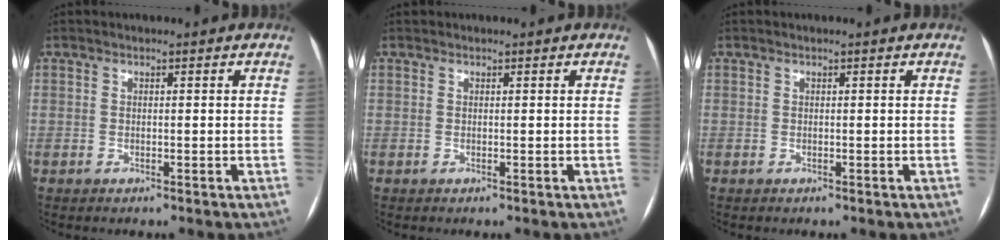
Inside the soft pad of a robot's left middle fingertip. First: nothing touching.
{"total": 0.0}
{"total": 0.0}